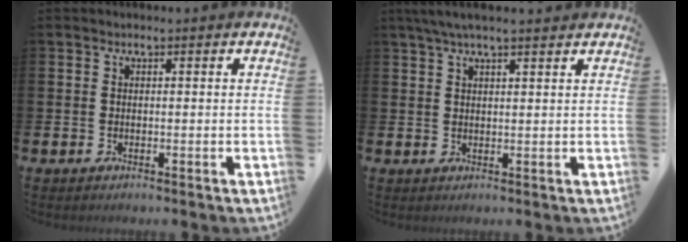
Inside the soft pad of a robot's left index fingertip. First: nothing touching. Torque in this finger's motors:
{"motor_torque": [0.78, -0.90, 0.40, 0.04]}